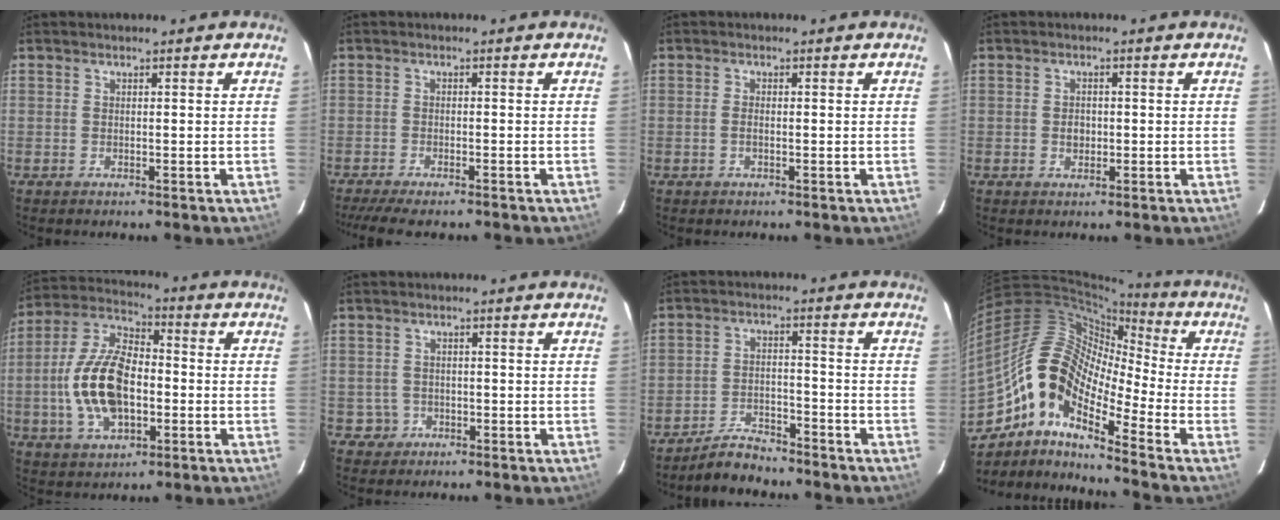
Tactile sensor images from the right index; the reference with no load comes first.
{"total": 7.9, "force": [-6.6, 1.5, 4.1], "torque": [-0.100, -0.026, -0.110]}
{"total": 1.1, "force": [-0.3, 0.4, 0.9], "torque": [-0.022, 0.001, -0.007]}
{"total": 2.0, "force": [-0.3, 1.7, 1.1], "torque": [-0.019, 0.003, -0.005]}
{"total": 16.1, "force": [-2.6, 8.7, 13.3], "torque": [-0.279, 0.010, -0.045]}
{"total": 2.7, "force": [-0.8, 2.6, -0.1], "torque": [0.000, 0.014, -0.008]}
{"total": 6.4, "force": [-5.9, 1.9, 1.6], "torque": [-0.053, 0.013, -0.097]}
{"total": 14.7, "force": [-7.3, 5.9, 11.3], "torque": [-0.189, 0.009, -0.158]}